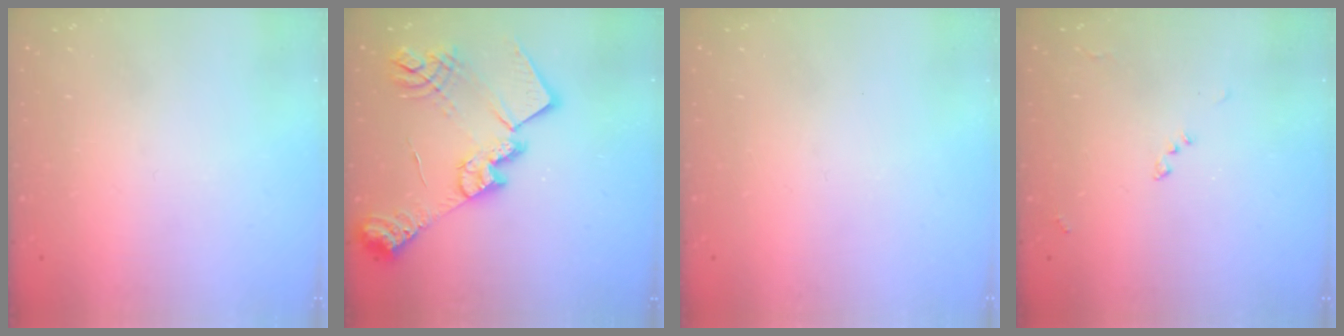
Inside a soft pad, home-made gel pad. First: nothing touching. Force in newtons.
{"total": 23.9, "press": 23.8, "slide": 2.0}
{"total": 0.0}
{"total": 8.6, "press": 8.6, "slide": 0.7}